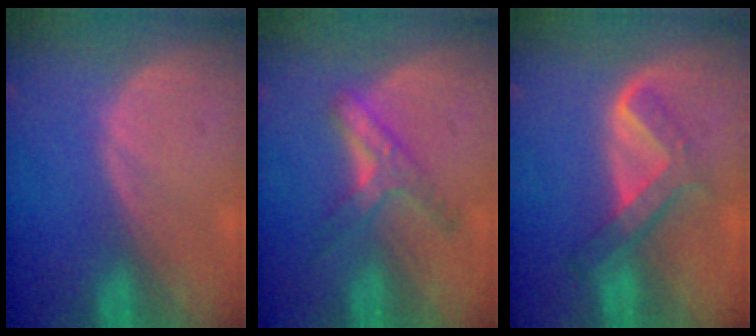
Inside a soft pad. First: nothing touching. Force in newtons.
{"total": 5.1, "press": 5.1, "slide": 0.4}
{"total": 6.1, "press": 5.4, "slide": 2.8}